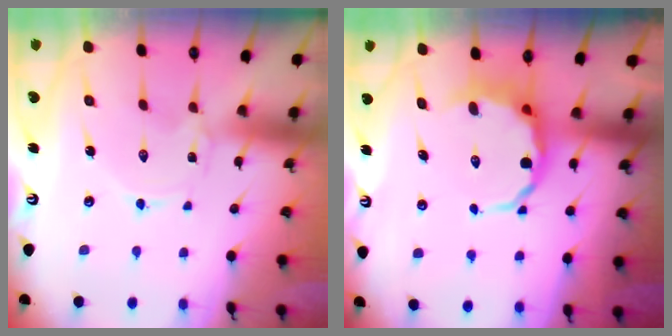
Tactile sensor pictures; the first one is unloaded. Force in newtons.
{"total": 8.2, "press": 7.8, "slide": 2.4}